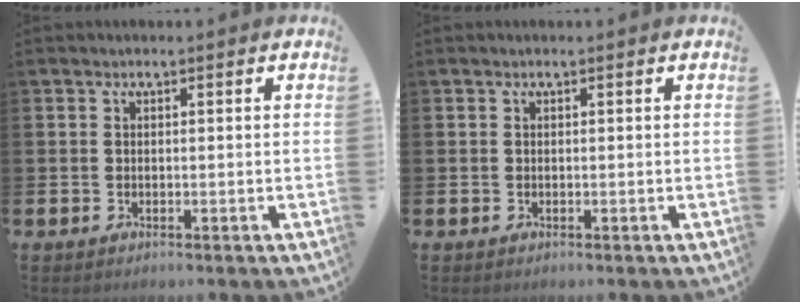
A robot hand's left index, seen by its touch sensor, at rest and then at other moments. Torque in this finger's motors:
{"motor_torque": [-0.09, 0.10, 0.01, 0.01]}